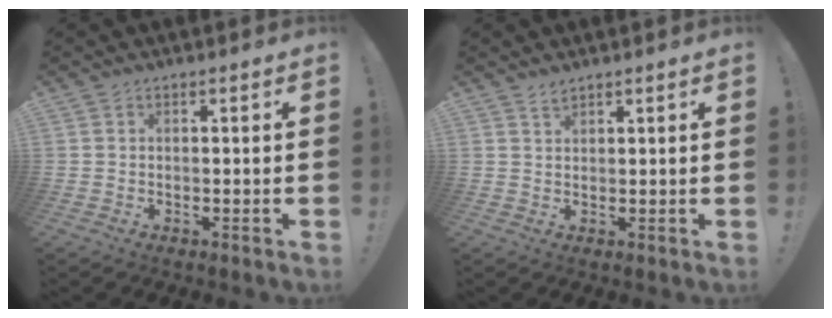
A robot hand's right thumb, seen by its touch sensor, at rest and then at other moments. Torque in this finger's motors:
{"motor_torque": [-0.11, 0.29, 0.01, -0.01, 0.00]}